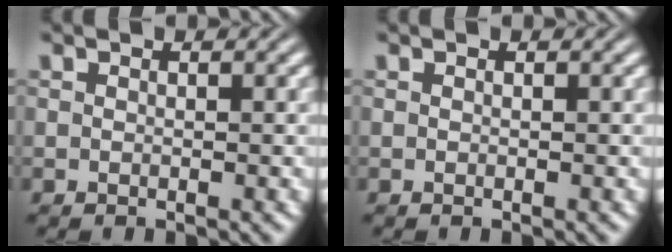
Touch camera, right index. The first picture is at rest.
{"total": 0.0}